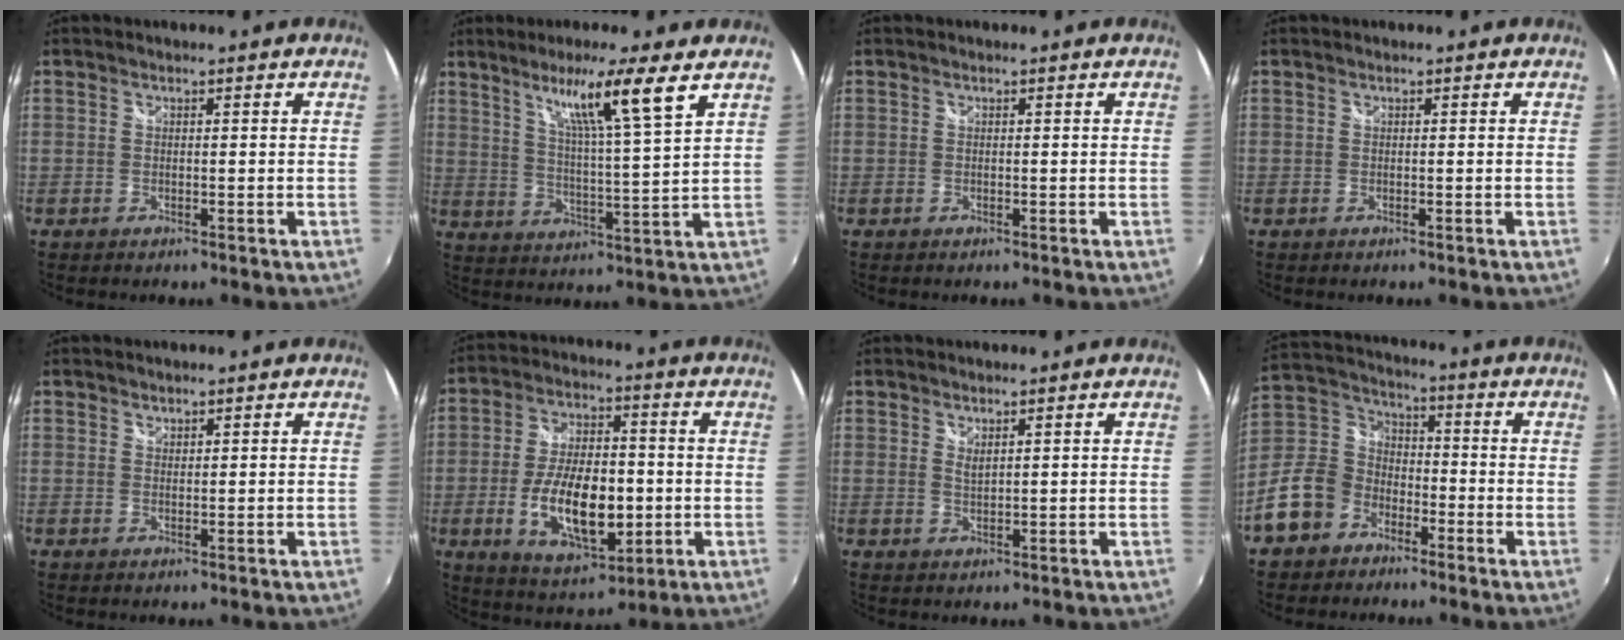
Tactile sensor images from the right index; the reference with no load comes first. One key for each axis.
{"total": 10.9, "fx": 6.7, "fy": -1.1, "fz": 8.5, "tx": -0.134, "ty": -0.003, "tz": 0.113}
{"total": 0.0}
{"total": 0.0}
{"total": 0.8, "fx": 0.7, "fy": 0.3, "fz": 0.0, "tx": 0.002, "ty": 0.001, "tz": 0.013}
{"total": 15.3, "fx": -3.0, "fy": 7.3, "fz": 13.1, "tx": -0.250, "ty": -0.009, "tz": -0.039}
{"total": 1.4, "fx": 1.1, "fy": 0.3, "fz": 0.8, "tx": -0.014, "ty": -0.001, "tz": 0.018}
{"total": 14.3, "fx": -7.9, "fy": 10.7, "fz": 5.2, "tx": -0.141, "ty": 0.037, "tz": -0.141}